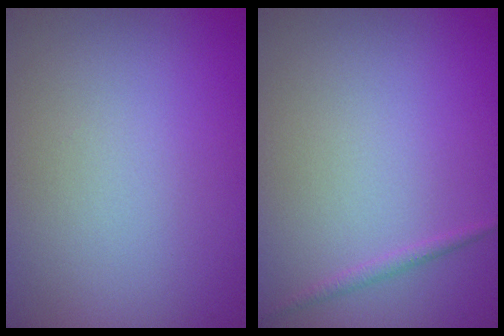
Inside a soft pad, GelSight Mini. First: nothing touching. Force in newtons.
{"total": 0.7, "press": 0.7, "slide": 0.0}